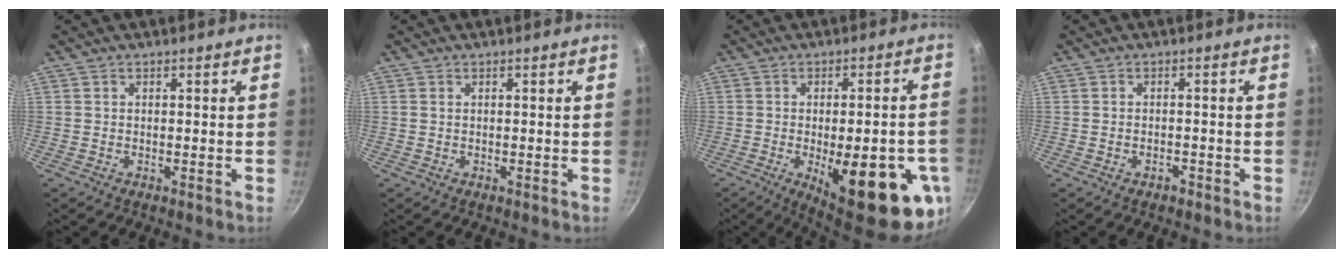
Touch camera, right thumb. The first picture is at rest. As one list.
[{"total": 0.0}, {"total": 21.5, "force": [-6.8, 7.3, 19.0], "torque": [-0.219, -0.005, -0.078]}, {"total": 1.3, "force": [-1.0, 0.6, 0.6], "torque": [-0.007, 0.009, -0.011]}]